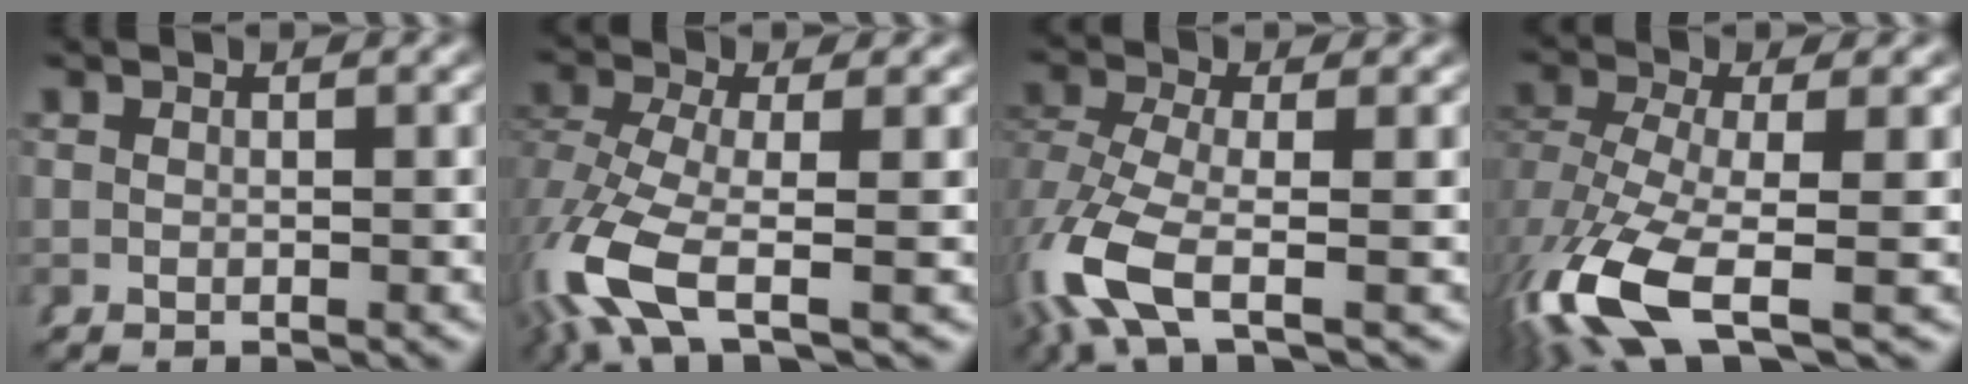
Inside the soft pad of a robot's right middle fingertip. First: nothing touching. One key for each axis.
{"total": 7.2, "fx": -2.3, "fy": 3.8, "fz": 5.6, "tx": -0.146, "ty": -0.039, "tz": -0.022}
{"total": 6.3, "fx": -1.9, "fy": 3.3, "fz": 5.0, "tx": -0.135, "ty": -0.032, "tz": -0.018}
{"total": 8.4, "fx": -4.1, "fy": 4.2, "fz": 6.0, "tx": -0.149, "ty": -0.053, "tz": -0.043}